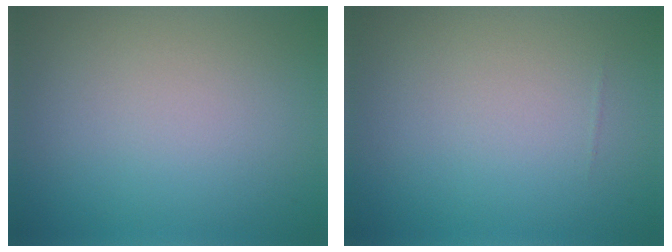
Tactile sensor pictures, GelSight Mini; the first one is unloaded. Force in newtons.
{"total": 0.0}